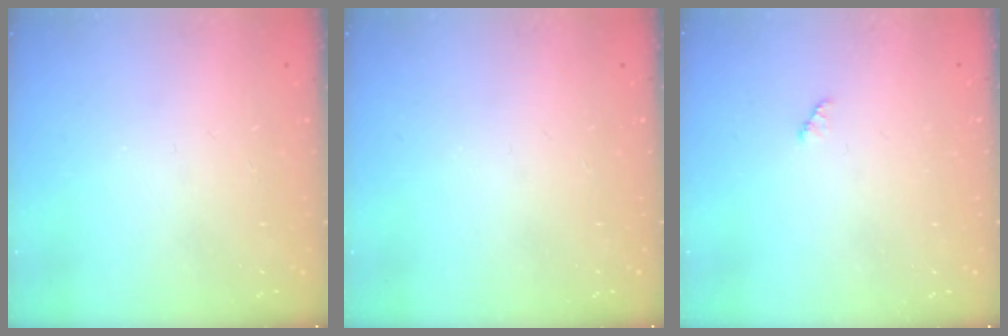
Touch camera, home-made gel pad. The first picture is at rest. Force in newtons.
{"total": 0.0}
{"total": 1.3, "press": 1.3, "slide": 0.2}